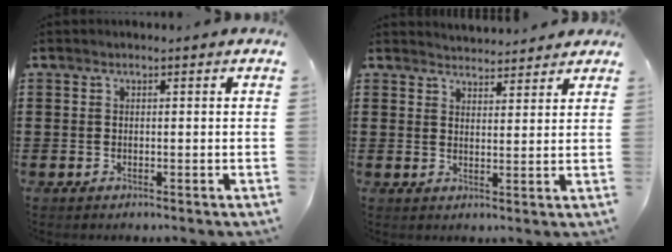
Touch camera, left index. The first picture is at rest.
{"total": 3.1, "force": [3.1, 0.3, 0.1], "torque": [-0.011, -0.012, 0.057]}